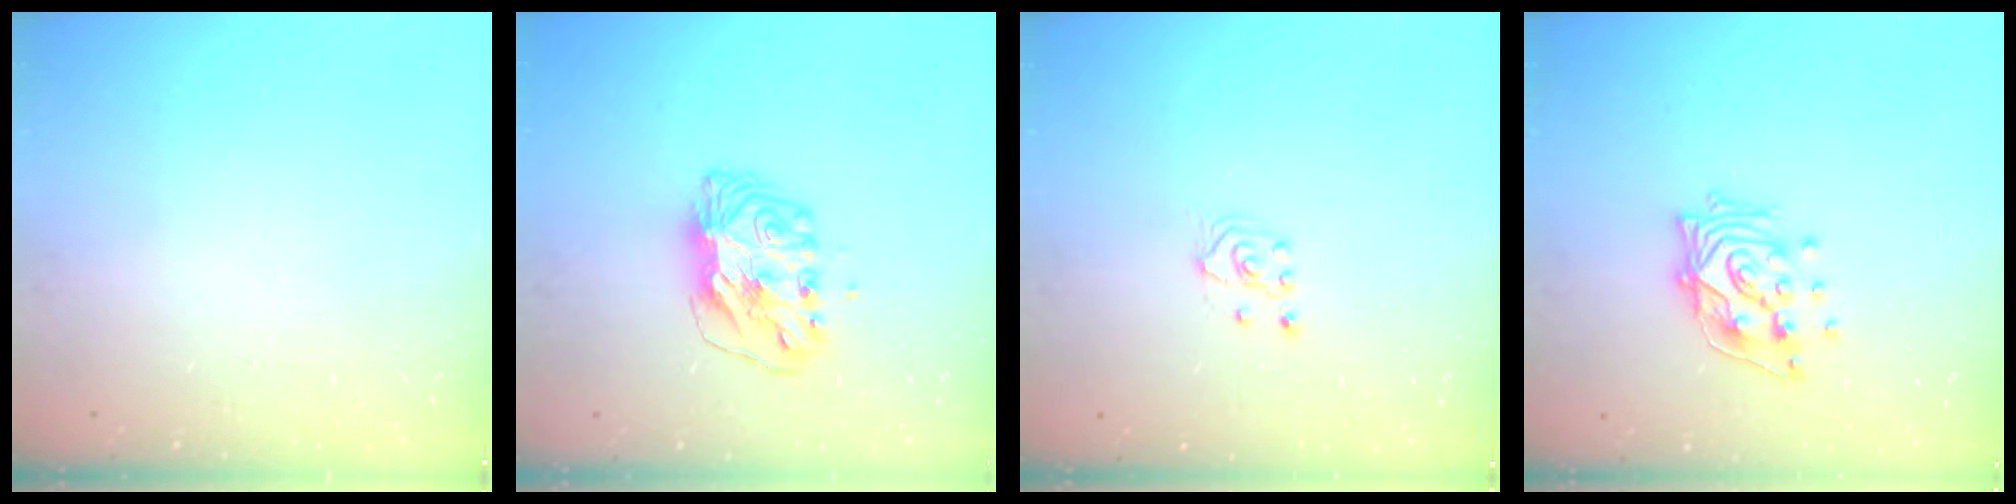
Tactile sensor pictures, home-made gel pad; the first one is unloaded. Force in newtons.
{"total": 8.4, "press": 8.4, "slide": 0.8}
{"total": 2.6, "press": 2.4, "slide": 0.8}
{"total": 14.1, "press": 14.0, "slide": 1.8}